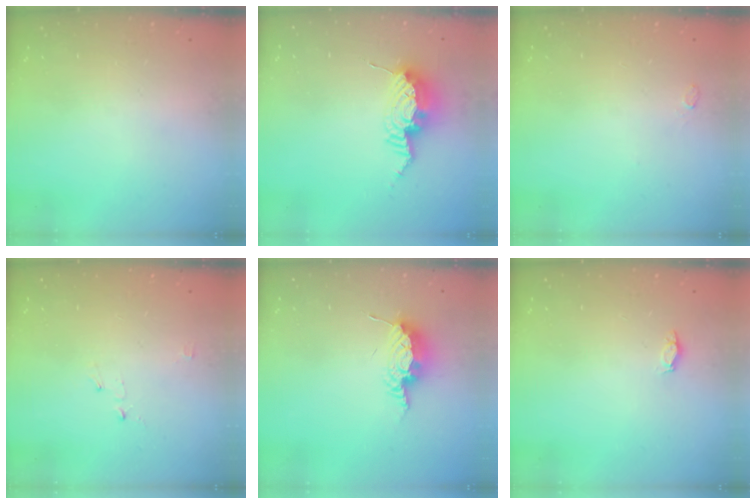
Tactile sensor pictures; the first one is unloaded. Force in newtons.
{"total": 11.8, "press": 11.7, "slide": 1.1}
{"total": 3.9, "press": 3.2, "slide": 2.2}
{"total": 2.5, "press": 2.5, "slide": 0.3}
{"total": 8.9, "press": 8.9, "slide": 1.0}
{"total": 2.9, "press": 2.7, "slide": 1.1}